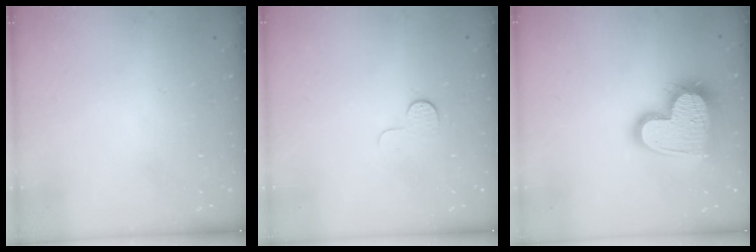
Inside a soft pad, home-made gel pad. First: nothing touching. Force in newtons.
{"total": 5.1, "press": 5.0, "slide": 0.5}
{"total": 20.9, "press": 20.8, "slide": 1.6}